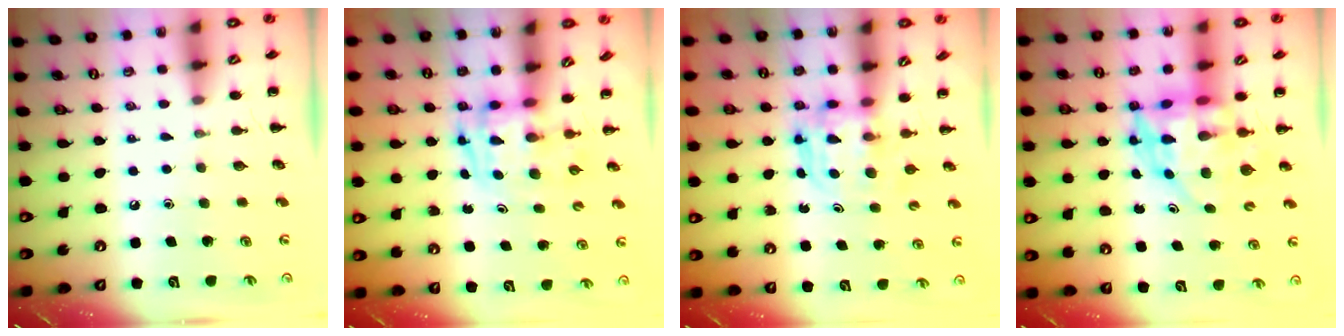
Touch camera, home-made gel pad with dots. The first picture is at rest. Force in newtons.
{"total": 3.3, "press": 3.2, "slide": 0.6}
{"total": 3.6, "press": 3.6, "slide": 0.2}
{"total": 7.1, "press": 6.7, "slide": 2.4}